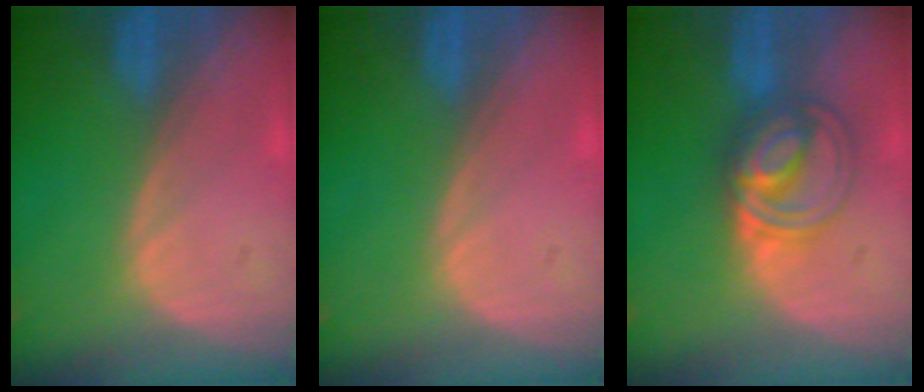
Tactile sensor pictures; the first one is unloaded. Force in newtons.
{"total": 0.0}
{"total": 6.2, "press": 6.2, "slide": 0.2}